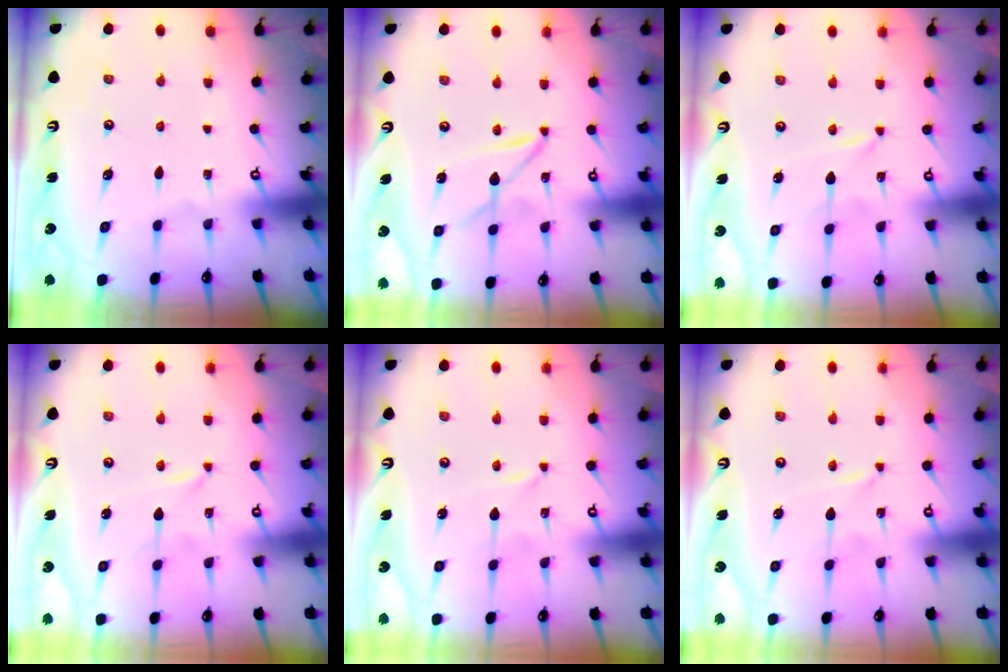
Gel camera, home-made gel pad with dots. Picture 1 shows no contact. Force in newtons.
{"total": 1.9, "press": 1.9, "slide": 0.2}
{"total": 0.0}
{"total": 0.0}
{"total": 0.0}
{"total": 0.0}